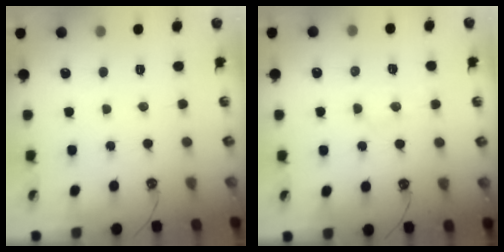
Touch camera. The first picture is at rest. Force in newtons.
{"total": 4.4, "press": 4.3, "slide": 1.0}